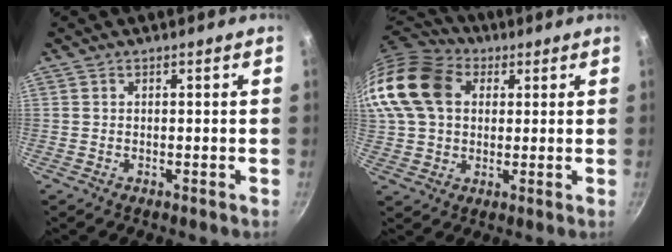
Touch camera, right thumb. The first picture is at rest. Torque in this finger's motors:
{"motor_torque": [1.04, 1.11, 0.51, -0.42, 0.37]}